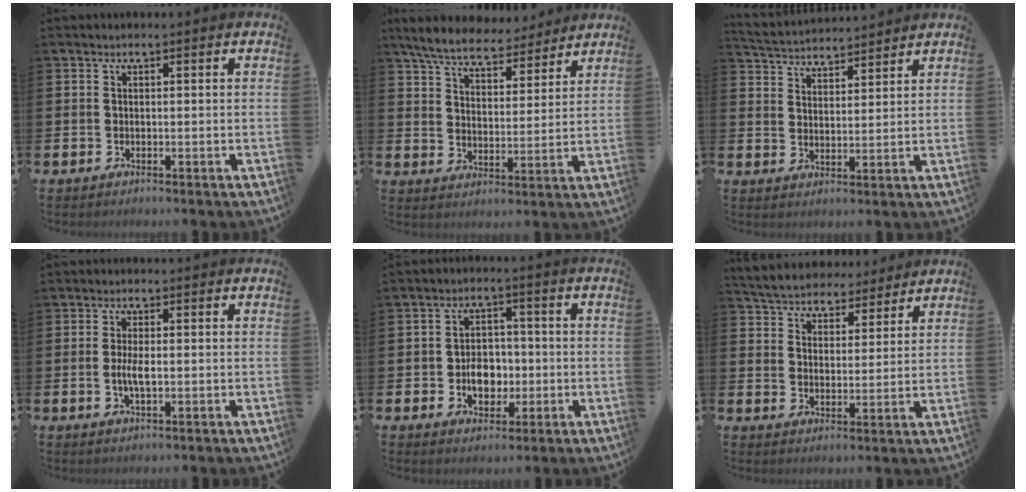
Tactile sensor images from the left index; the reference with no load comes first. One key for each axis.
{"total": 7.3, "fx": 6.8, "fy": 1.6, "fz": 2.0, "tx": -0.076, "ty": -0.032, "tz": 0.123}
{"total": 4.3, "fx": 4.3, "fy": 0.5, "fz": -0.2, "tx": -0.021, "ty": -0.026, "tz": 0.077}
{"total": 2.9, "fx": -0.3, "fy": 1.0, "fz": 2.7, "tx": -0.049, "ty": 0.000, "tz": -0.006}
{"total": 4.9, "fx": -1.0, "fy": 3.8, "fz": 3.0, "tx": -0.046, "ty": 0.004, "tz": -0.025}
{"total": 5.6, "fx": 5.4, "fy": 1.4, "fz": -0.1, "tx": -0.032, "ty": -0.035, "tz": 0.096}